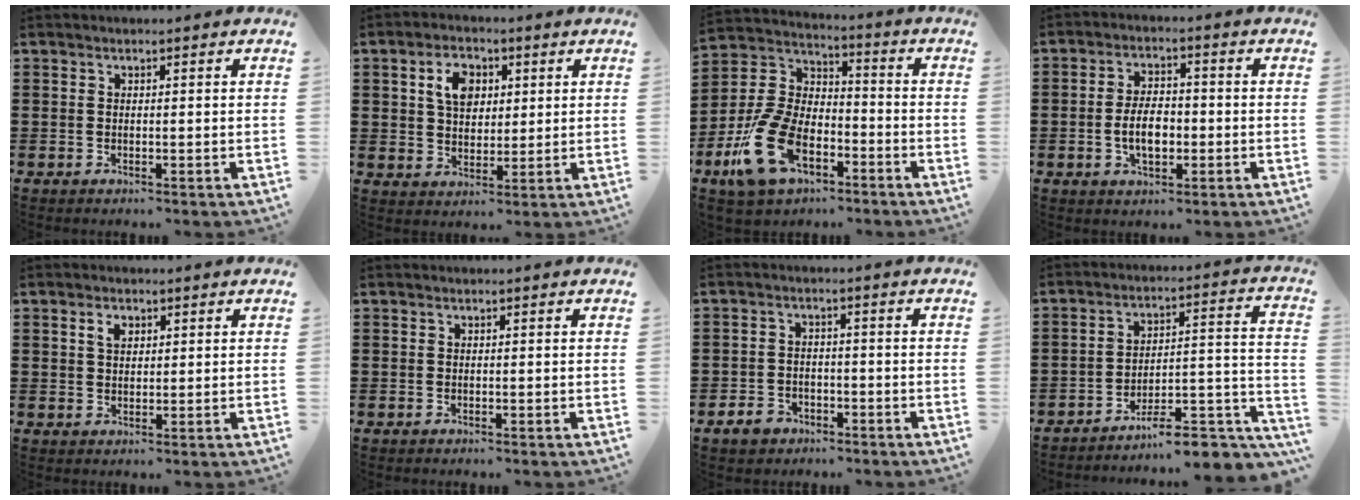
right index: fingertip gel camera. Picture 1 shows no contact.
{"total": 5.6, "force": [1.8, 3.9, 3.6], "torque": [-0.069, 0.009, 0.025]}
{"total": 15.4, "force": [-7.3, 8.9, 10.2], "torque": [-0.242, 0.023, -0.136]}
{"total": 5.9, "force": [-1.1, 3.1, 4.9], "torque": [-0.094, 0.001, -0.025]}
{"total": 2.2, "force": [1.1, 1.4, 1.3], "torque": [-0.031, 0.007, 0.019]}
{"total": 0.0}
{"total": 3.0, "force": [-2.4, 1.7, 0.8], "torque": [-0.024, 0.005, -0.050]}
{"total": 9.0, "force": [-7.7, 1.7, 4.5], "torque": [-0.055, 0.016, -0.142]}